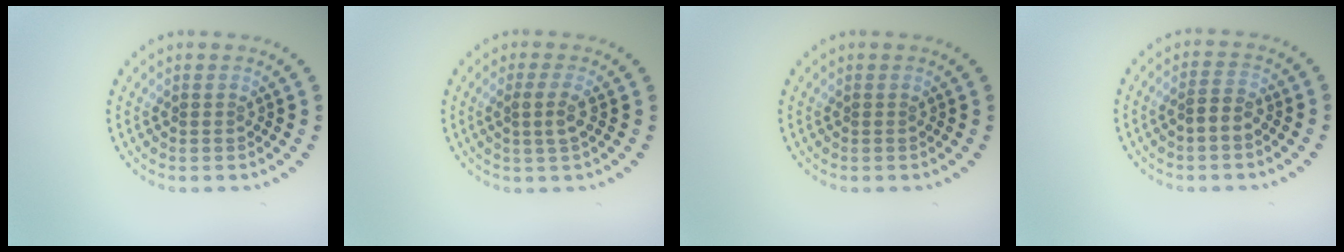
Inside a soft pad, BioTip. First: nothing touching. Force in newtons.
{"total": 1.3, "press": 1.2, "slide": 0.6}
{"total": 0.0}
{"total": 1.9, "press": 1.7, "slide": 0.8}